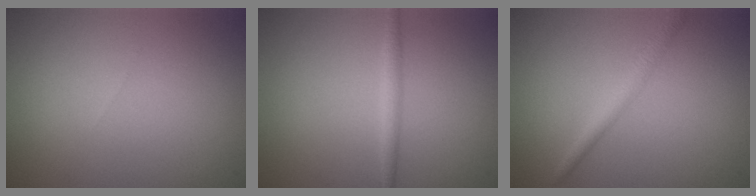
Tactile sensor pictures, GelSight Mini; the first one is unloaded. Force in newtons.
{"total": 1.5, "press": 1.5, "slide": 0.1}
{"total": 2.2, "press": 2.2, "slide": 0.0}